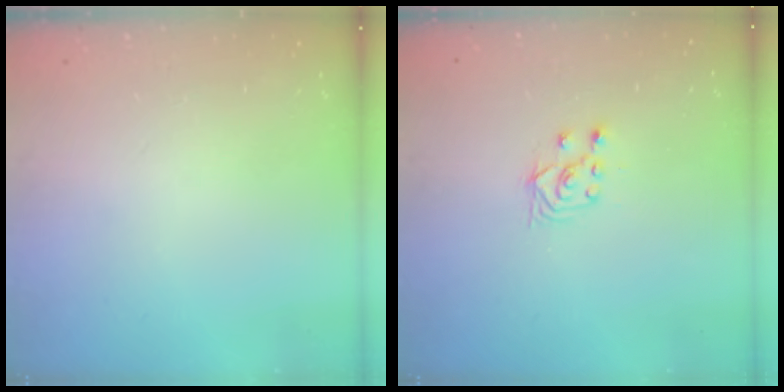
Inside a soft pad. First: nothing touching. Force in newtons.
{"total": 3.4, "press": 3.2, "slide": 0.9}